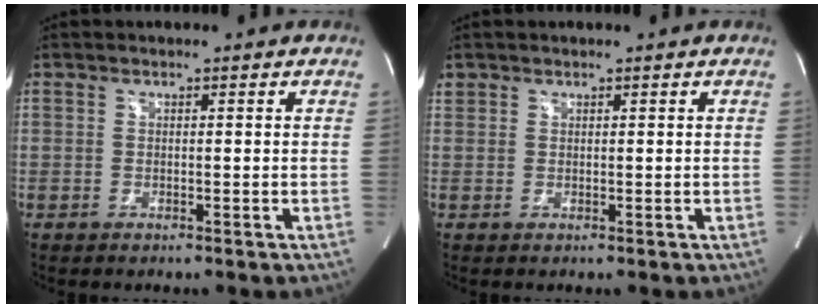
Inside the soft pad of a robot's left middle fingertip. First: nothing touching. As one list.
[{"total": 1.1, "force": [0.8, 0.7, 0.0], "torque": [0.003, 0.014, 0.014]}]